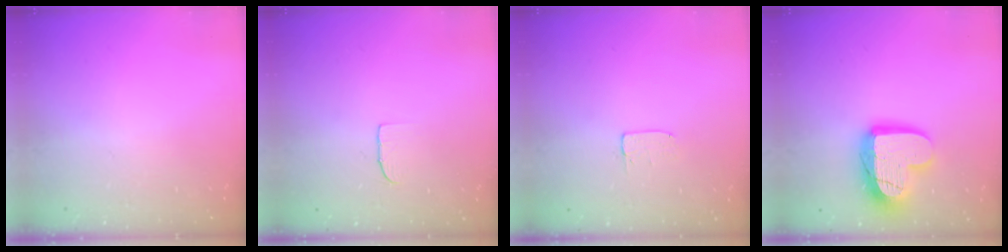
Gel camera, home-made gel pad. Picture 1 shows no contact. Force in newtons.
{"total": 4.3, "press": 4.3, "slide": 0.3}
{"total": 3.7, "press": 3.6, "slide": 0.2}
{"total": 17.3, "press": 17.3, "slide": 1.7}